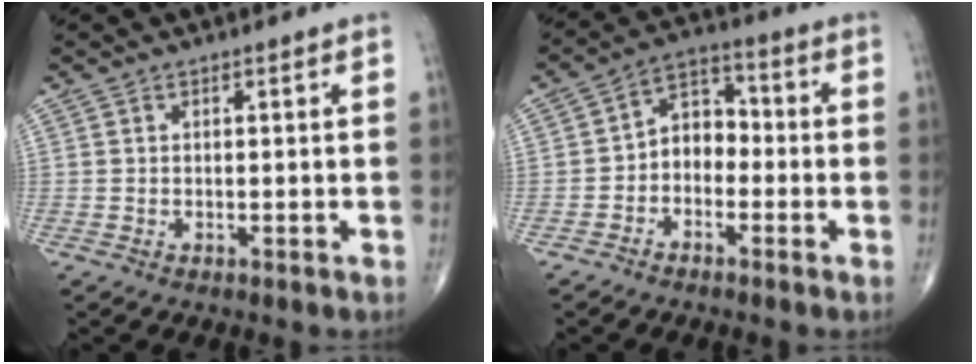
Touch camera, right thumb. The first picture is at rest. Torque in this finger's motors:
{"motor_torque": [-0.15, 0.31, 0.31, 0.19, 0.13]}